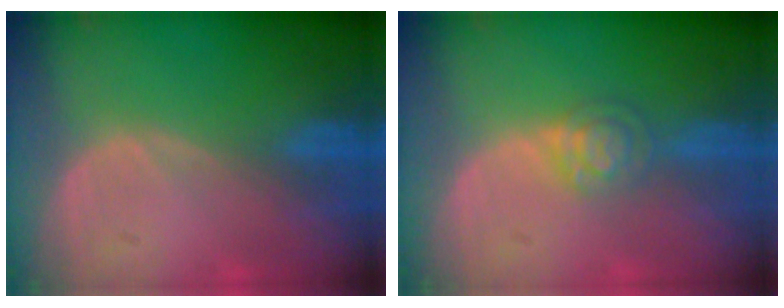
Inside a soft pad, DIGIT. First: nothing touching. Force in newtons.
{"total": 4.0, "press": 3.6, "slide": 1.7}